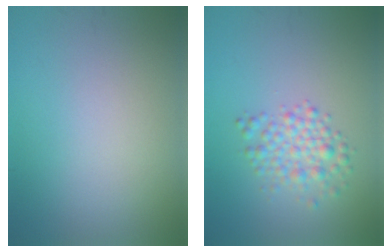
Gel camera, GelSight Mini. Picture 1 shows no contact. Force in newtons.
{"total": 2.9, "press": 2.9, "slide": 0.1}